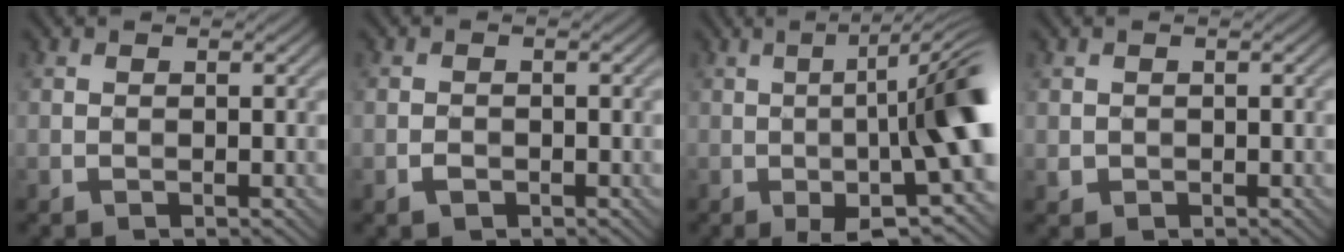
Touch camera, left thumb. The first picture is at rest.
{"total": 1.2, "force": [-0.7, 0.7, 0.6], "torque": [-0.012, -0.002, -0.014]}
{"total": 14.5, "force": [-1.8, 3.5, 14.0], "torque": [-0.166, 0.011, -0.024]}
{"total": 0.9, "force": [-0.1, 0.8, 0.3], "torque": [-0.010, -0.004, 0.002]}